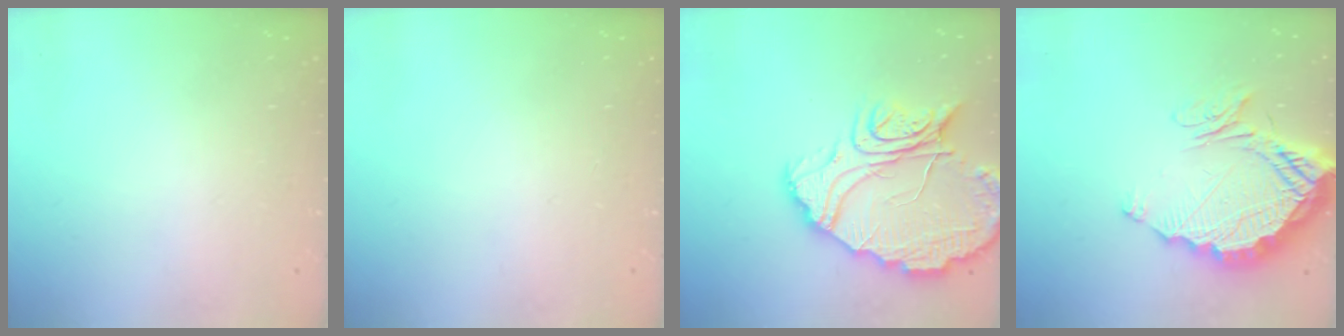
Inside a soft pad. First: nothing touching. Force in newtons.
{"total": 0.0}
{"total": 17.6, "press": 17.5, "slide": 1.6}
{"total": 15.2, "press": 15.2, "slide": 1.3}